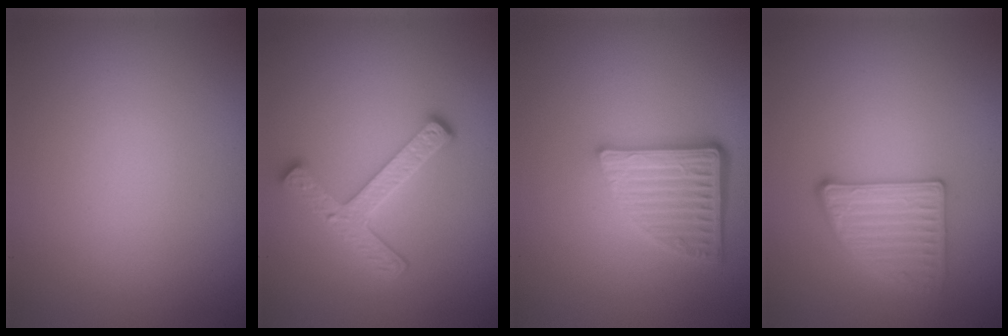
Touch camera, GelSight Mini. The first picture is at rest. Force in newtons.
{"total": 4.0, "press": 3.1, "slide": 2.5}
{"total": 4.9, "press": 3.5, "slide": 3.4}
{"total": 2.8, "press": 2.8, "slide": 0.3}